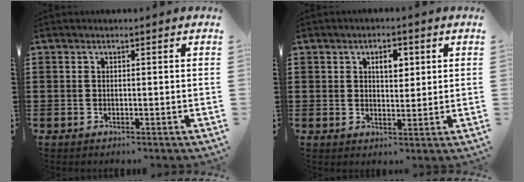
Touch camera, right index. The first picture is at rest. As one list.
[{"total": 3.3, "force": [1.2, 1.8, 2.5], "torque": [-0.039, 0.004, 0.016]}]